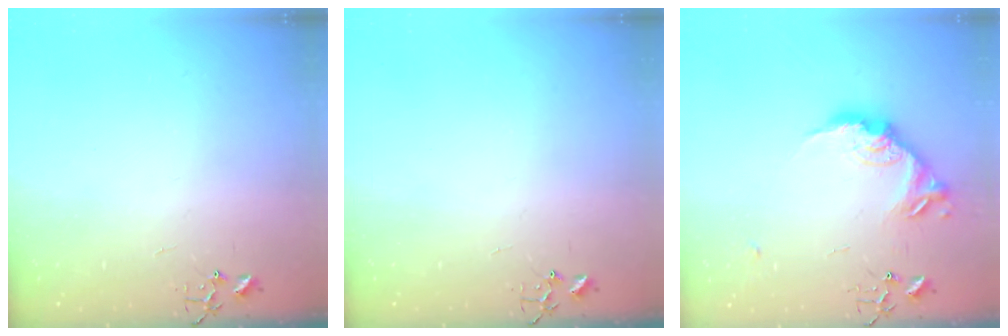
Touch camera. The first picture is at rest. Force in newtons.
{"total": 0.0}
{"total": 16.7, "press": 16.7, "slide": 0.9}